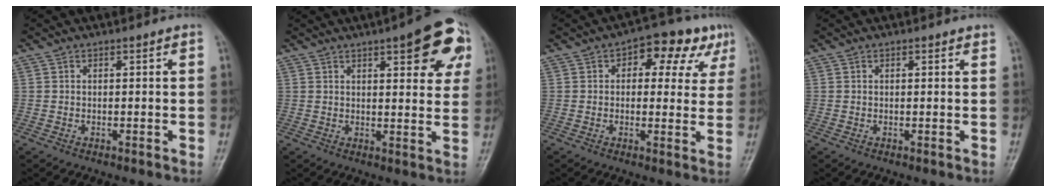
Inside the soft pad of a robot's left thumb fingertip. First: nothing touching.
{"total": 13.5, "force": [6.3, 4.6, 11.1], "torque": [-0.096, -0.013, 0.071]}
{"total": 11.0, "force": [4.6, 6.3, 7.7], "torque": [-0.048, 0.011, 0.052]}
{"total": 0.7, "force": [0.5, 0.3, 0.5], "torque": [-0.007, -0.002, 0.004]}